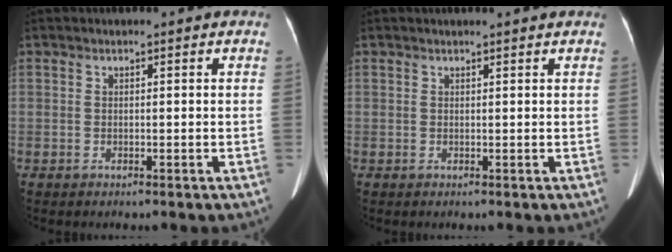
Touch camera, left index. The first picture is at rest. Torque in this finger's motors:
{"motor_torque": [0.21, -0.04, -0.02, -0.01]}